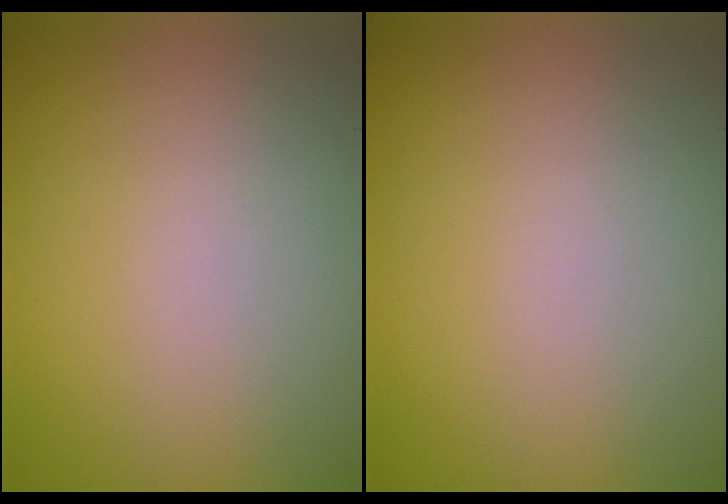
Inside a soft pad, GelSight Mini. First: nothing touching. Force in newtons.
{"total": 0.0}